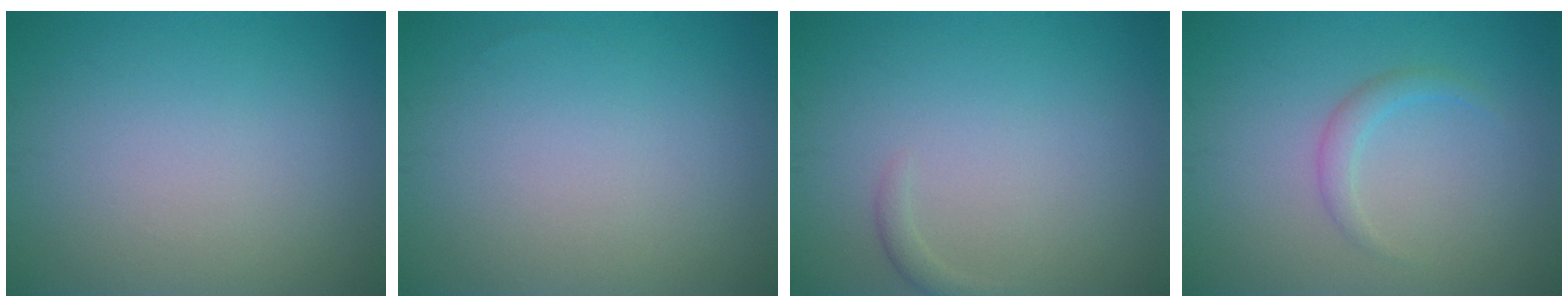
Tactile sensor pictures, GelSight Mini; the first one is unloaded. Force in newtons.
{"total": 0.0}
{"total": 0.8, "press": 0.8, "slide": 0.1}
{"total": 1.5, "press": 1.5, "slide": 0.1}